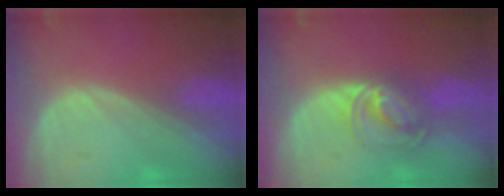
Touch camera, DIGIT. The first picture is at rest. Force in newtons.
{"total": 6.9, "press": 5.9, "slide": 3.5}